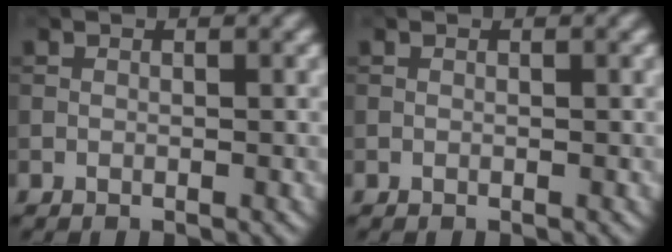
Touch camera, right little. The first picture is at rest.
{"total": 0.0}